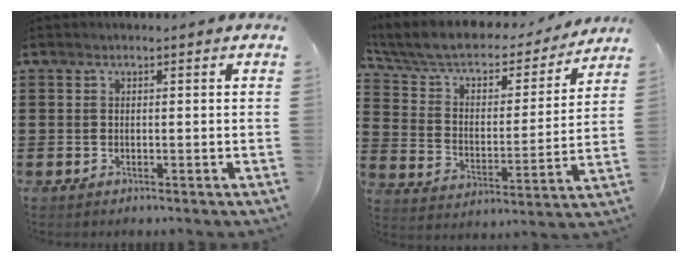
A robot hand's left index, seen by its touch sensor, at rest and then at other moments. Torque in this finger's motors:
{"motor_torque": [2.14, 0.00, 0.88, 0.21]}